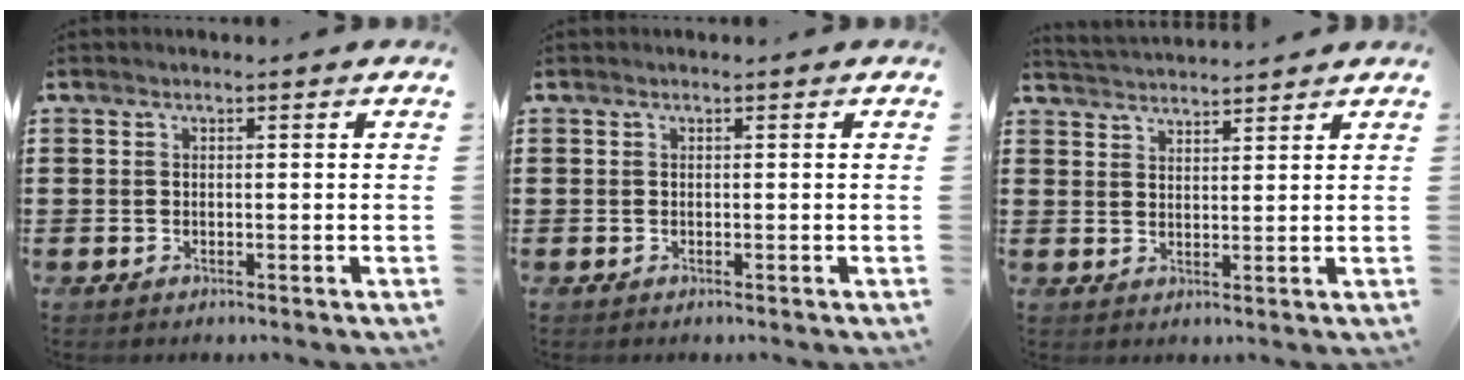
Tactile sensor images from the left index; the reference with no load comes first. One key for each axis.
{"total": 0.0}
{"total": 2.5, "fx": 2.4, "fy": -0.2, "fz": -0.4, "tx": -0.003, "ty": -0.007, "tz": 0.045}